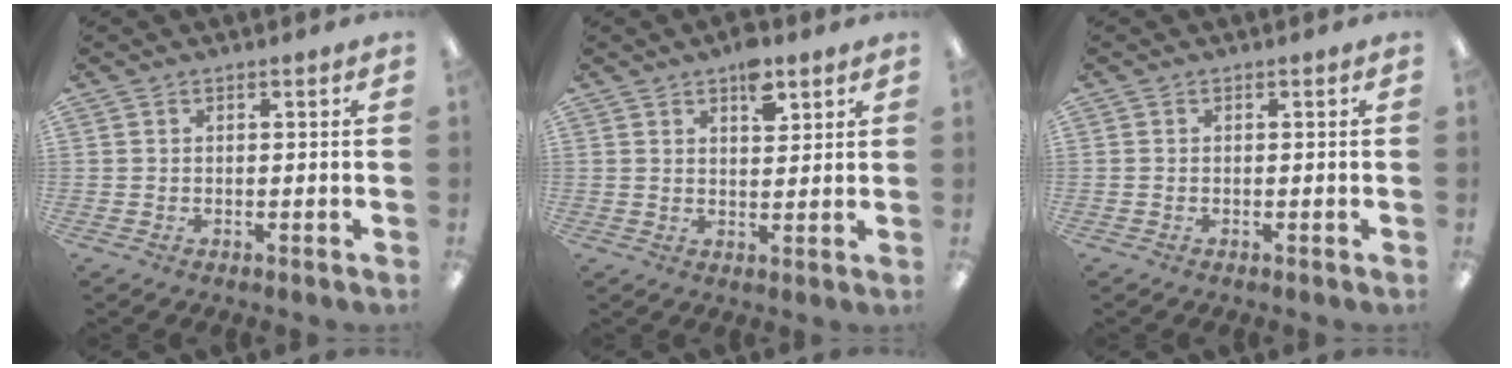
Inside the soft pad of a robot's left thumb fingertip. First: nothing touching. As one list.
[{"total": 6.7, "force": [4.1, 3.3, 4.1], "torque": [-0.042, -0.022, 0.065]}, {"total": 0.0}]